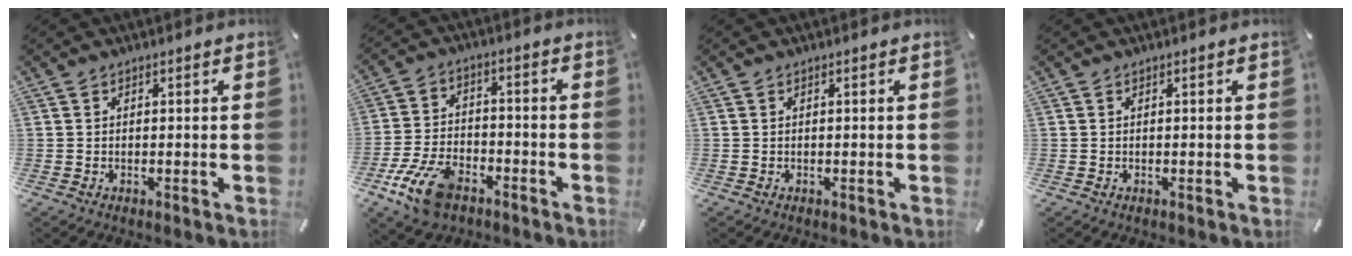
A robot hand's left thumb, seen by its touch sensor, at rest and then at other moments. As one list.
[{"total": 11.9, "force": [-6.9, 6.5, 7.2], "torque": [-0.141, 0.037, -0.124]}, {"total": 0.0}, {"total": 0.0}]